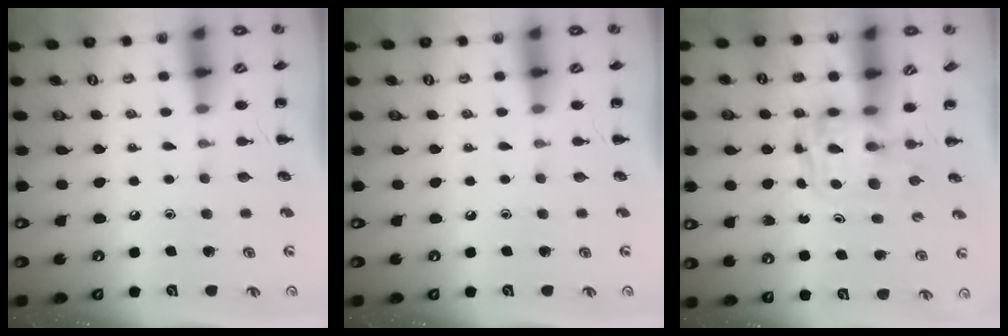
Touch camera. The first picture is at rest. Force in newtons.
{"total": 0.0}
{"total": 2.7, "press": 2.7, "slide": 0.2}